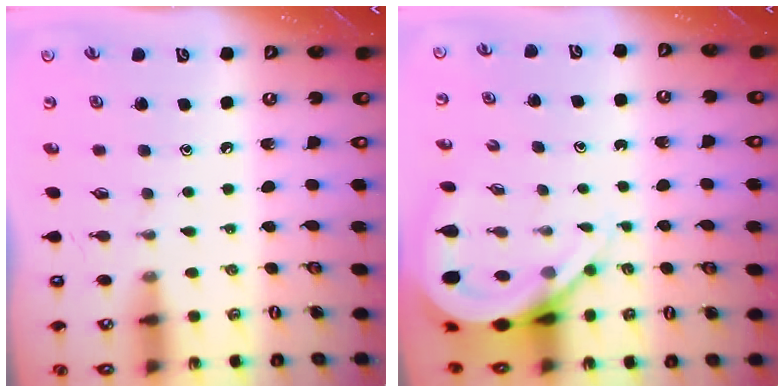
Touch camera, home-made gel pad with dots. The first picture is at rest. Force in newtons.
{"total": 8.7, "press": 8.6, "slide": 1.1}